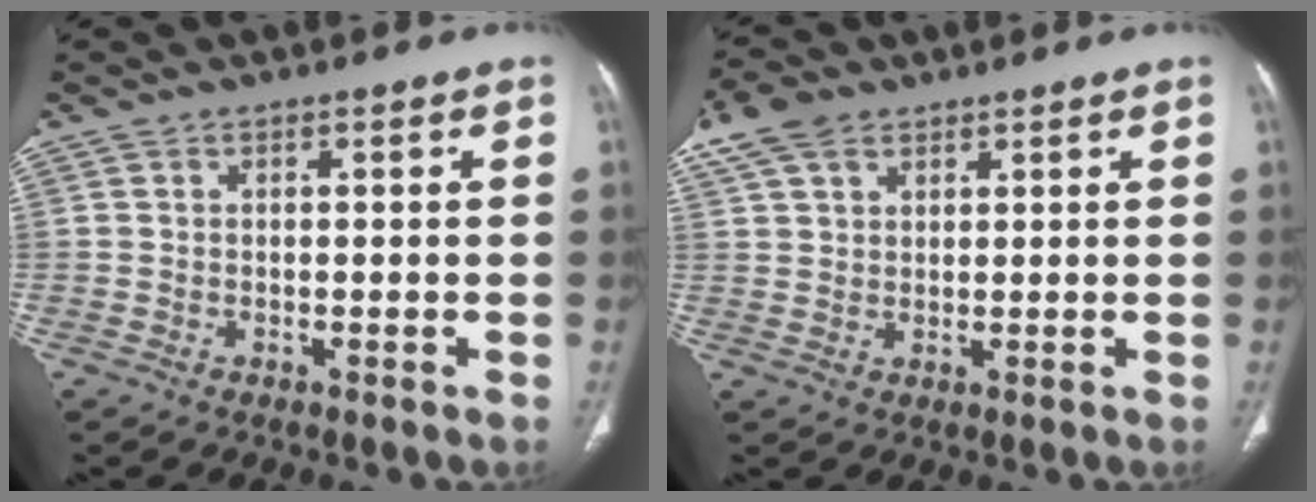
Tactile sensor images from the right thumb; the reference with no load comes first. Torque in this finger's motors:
{"motor_torque": [-0.24, 0.32, 0.12, -0.05, 0.15]}